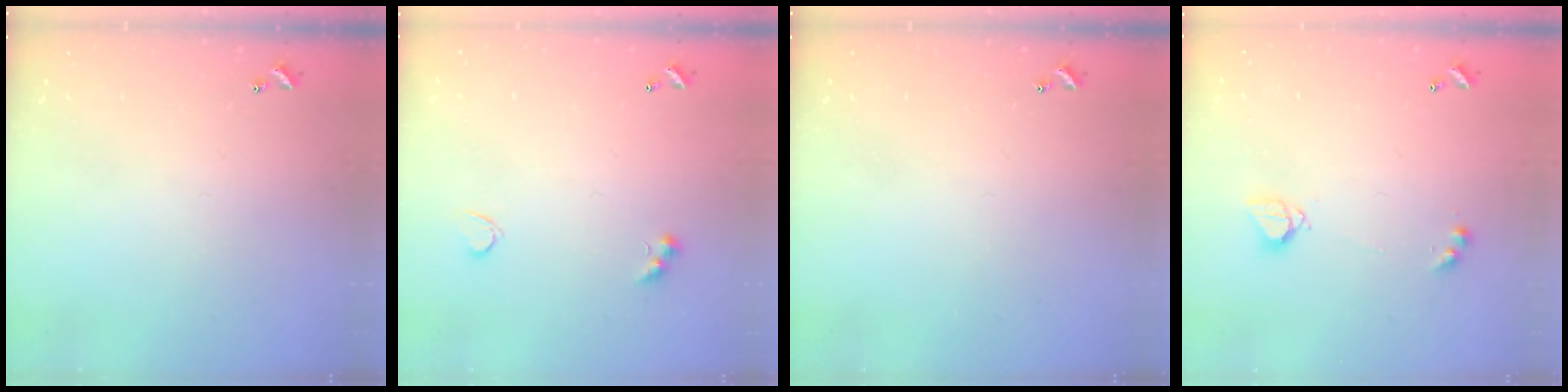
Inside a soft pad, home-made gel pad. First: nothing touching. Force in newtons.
{"total": 2.8, "press": 2.7, "slide": 0.7}
{"total": 0.0}
{"total": 3.5, "press": 3.4, "slide": 0.3}